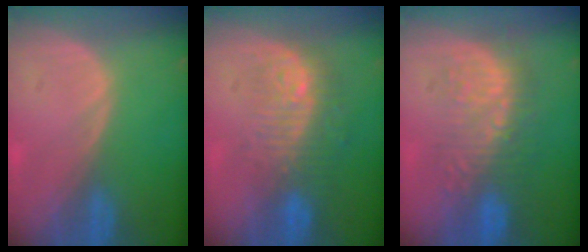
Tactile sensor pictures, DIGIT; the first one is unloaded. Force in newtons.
{"total": 9.0, "press": 8.4, "slide": 3.2}
{"total": 8.9, "press": 8.7, "slide": 2.0}